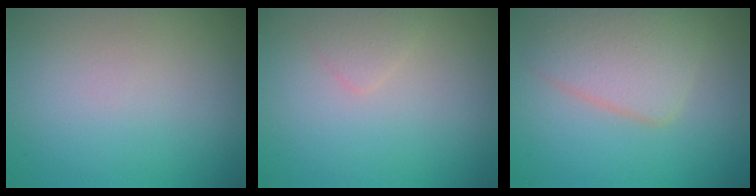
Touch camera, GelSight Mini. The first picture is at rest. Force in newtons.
{"total": 1.1, "press": 1.1, "slide": 0.0}
{"total": 4.6, "press": 4.6, "slide": 0.4}